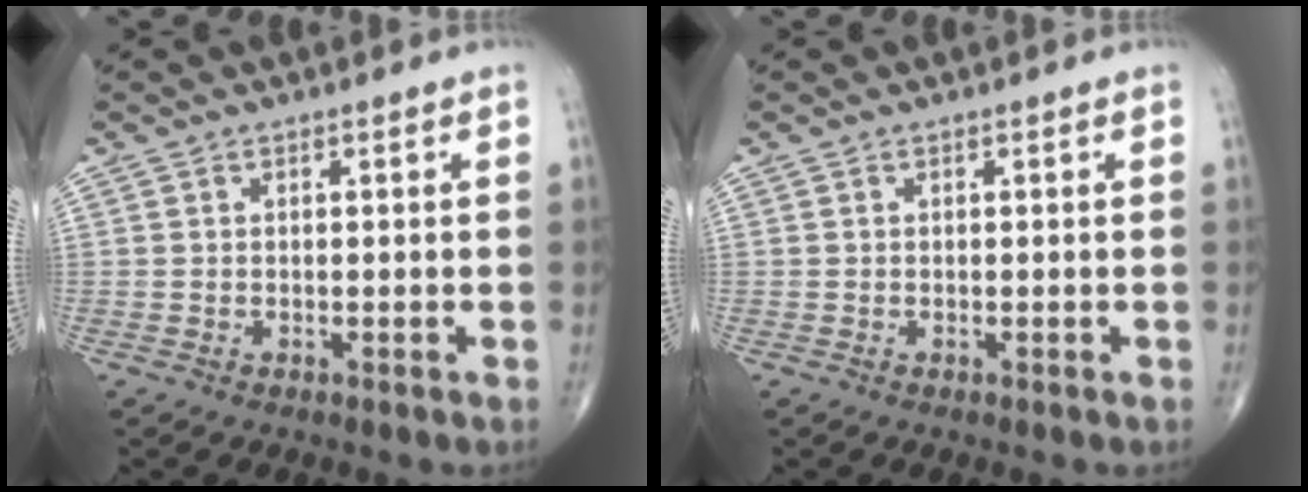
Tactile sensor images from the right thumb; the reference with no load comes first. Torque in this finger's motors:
{"motor_torque": [-0.24, 0.24, -0.22, 0.03, 0.00]}